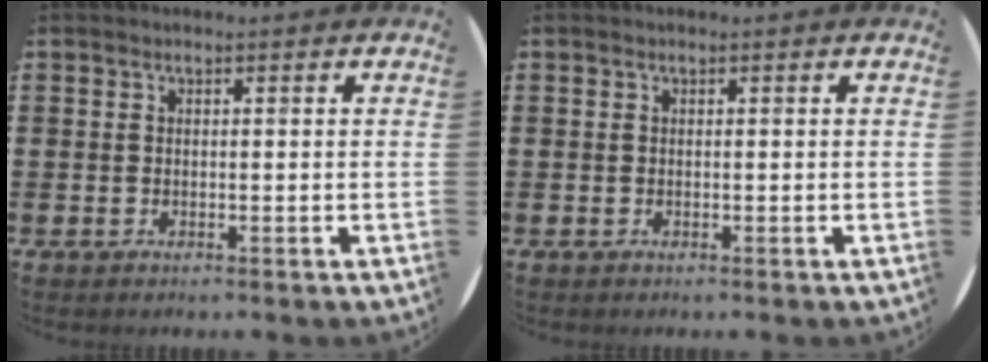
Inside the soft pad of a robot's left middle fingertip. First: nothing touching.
{"total": 0.0}